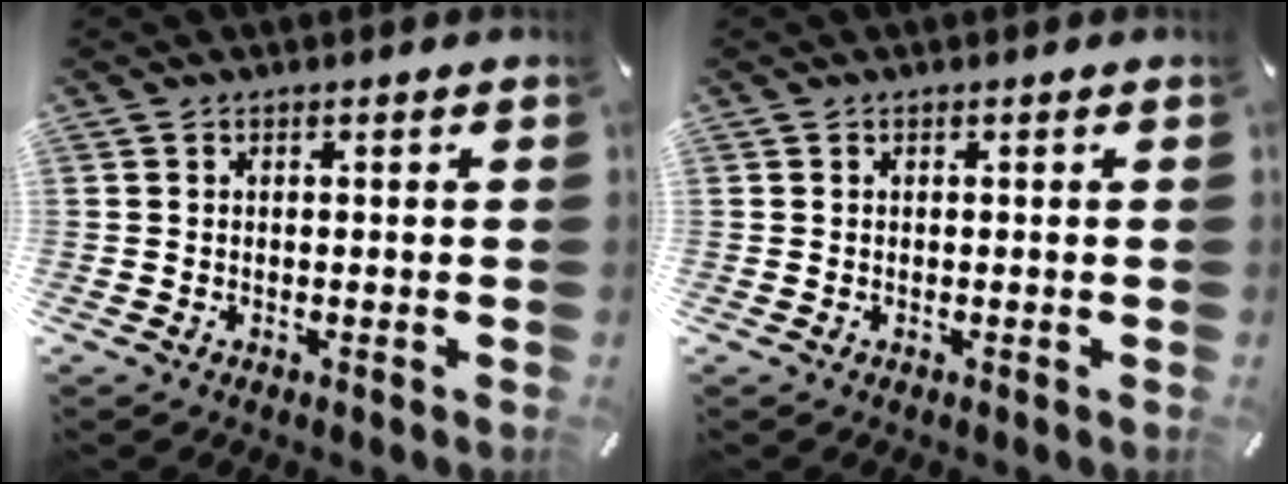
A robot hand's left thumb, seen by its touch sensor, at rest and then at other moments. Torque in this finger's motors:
{"motor_torque": [0.00, 0.00, -0.01, -0.01, 0.01]}